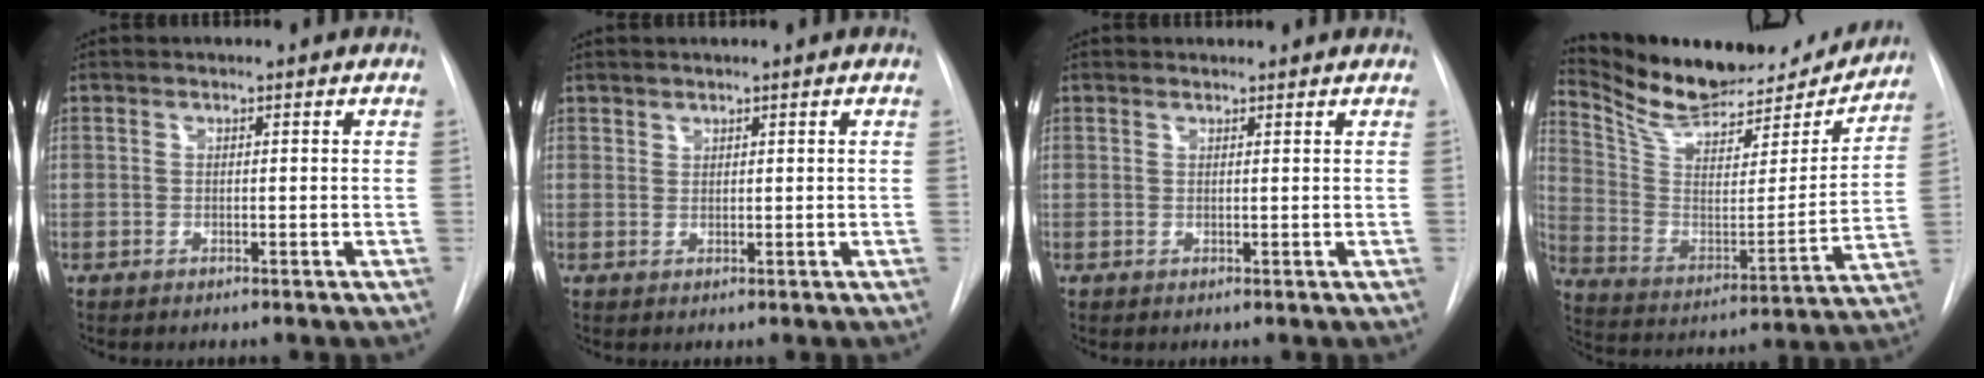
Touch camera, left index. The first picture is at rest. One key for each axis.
{"total": 0.8, "fx": 0.8, "fy": 0.2, "fz": 0.0, "tx": 0.003, "ty": 0.000, "tz": 0.016}
{"total": 1.7, "fx": 1.7, "fy": 0.3, "fz": -0.1, "tx": -0.007, "ty": 0.010, "tz": 0.025}
{"total": 22.5, "fx": 20.7, "fy": 6.0, "fz": 6.7, "tx": -0.112, "ty": -0.026, "tz": 0.318}